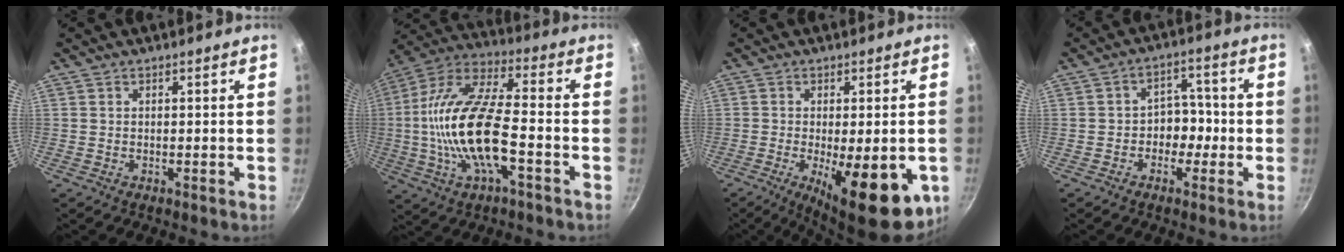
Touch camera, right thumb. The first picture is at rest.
{"total": 19.6, "force": [-3.9, 7.4, 17.8], "torque": [-0.345, 0.033, -0.089]}
{"total": 16.0, "force": [-4.9, 5.4, 14.3], "torque": [-0.178, -0.010, -0.059]}
{"total": 5.9, "force": [-1.7, 4.7, 3.1], "torque": [0.010, 0.030, -0.030]}